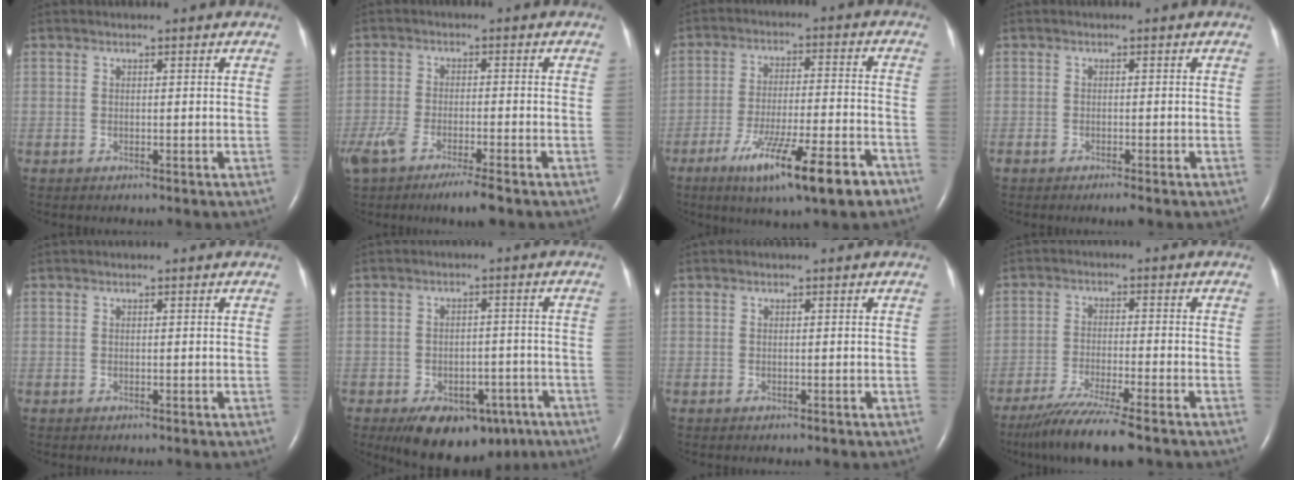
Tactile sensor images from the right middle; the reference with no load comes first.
{"total": 8.8, "force": [-6.1, 1.3, 6.2], "torque": [-0.116, -0.016, -0.103]}
{"total": 14.7, "force": [-8.9, 1.3, 11.6], "torque": [-0.177, -0.024, -0.140]}
{"total": 1.5, "force": [-1.1, 0.1, 0.9], "torque": [-0.021, -0.004, -0.020]}
{"total": 0.0}
{"total": 12.5, "force": [-7.8, 6.9, 6.9], "torque": [-0.102, 0.006, -0.107]}
{"total": 0.0}
{"total": 9.4, "force": [-7.4, -0.4, 5.8], "torque": [-0.101, -0.030, -0.125]}